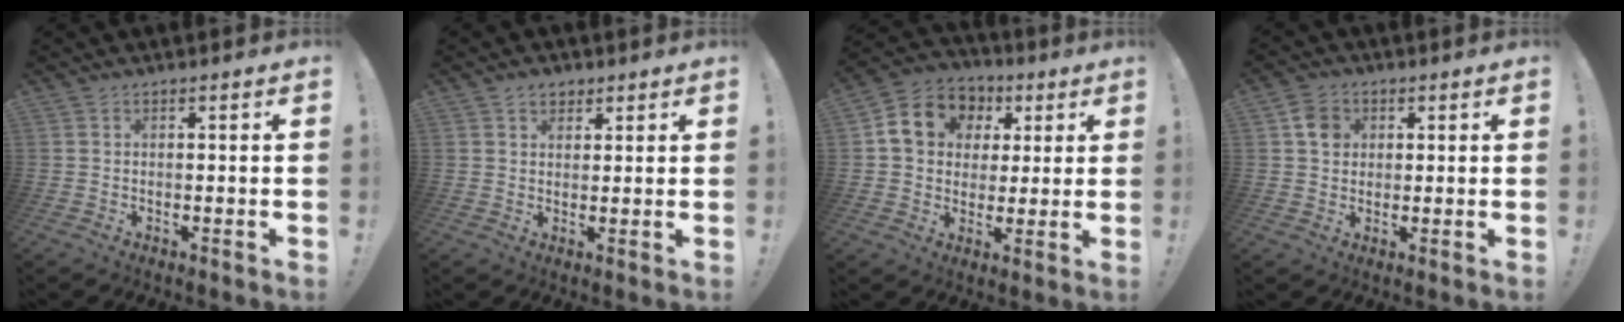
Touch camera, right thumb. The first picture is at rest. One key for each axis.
{"total": 3.7, "fx": 2.3, "fy": 2.6, "fz": 1.2, "tx": -0.011, "ty": -0.008, "tz": 0.040}
{"total": 13.1, "fx": 4.3, "fy": 10.9, "fz": 5.9, "tx": -0.090, "ty": -0.007, "tz": 0.089}
{"total": 5.8, "fx": 1.9, "fy": 4.9, "fz": 2.4, "tx": -0.027, "ty": 0.000, "tz": 0.035}